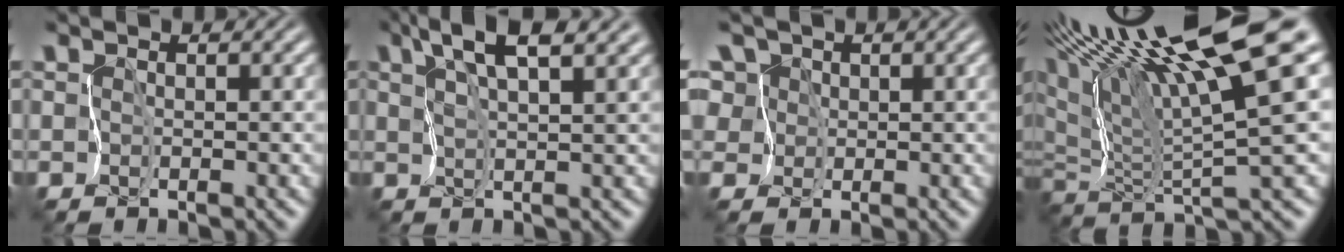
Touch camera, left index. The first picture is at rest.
{"total": 4.7, "force": [3.1, 0.8, 3.4], "torque": [-0.068, 0.008, 0.057]}
{"total": 6.6, "force": [3.1, 5.2, 2.5], "torque": [-0.065, 0.021, 0.031]}
{"total": 14.5, "force": [6.9, 2.0, 12.6], "torque": [-0.213, 0.026, 0.121]}